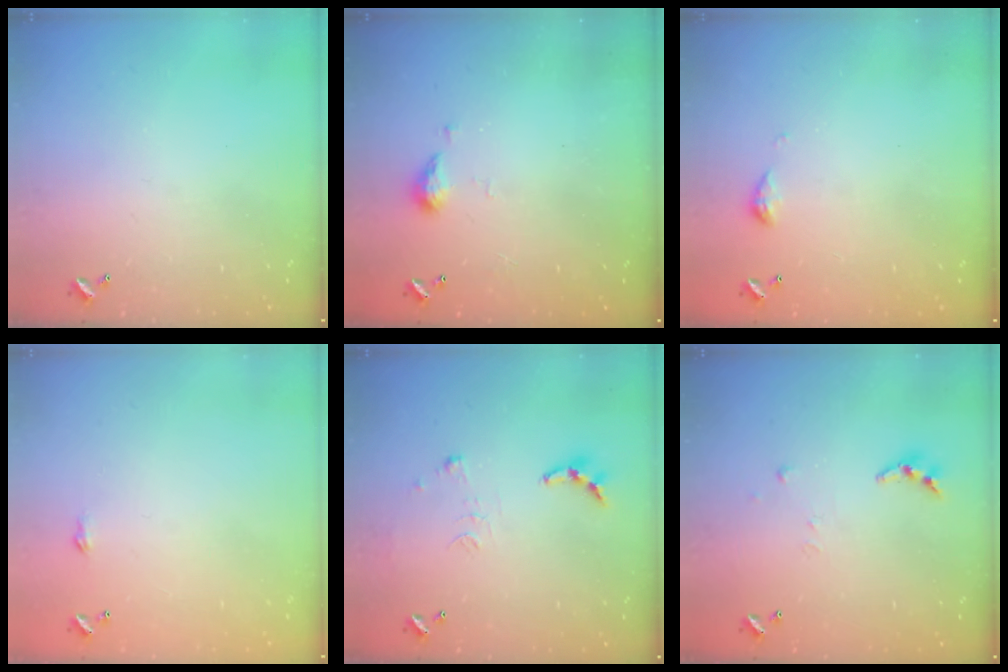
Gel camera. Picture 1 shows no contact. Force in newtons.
{"total": 3.8, "press": 3.7, "slide": 0.6}
{"total": 4.0, "press": 4.0, "slide": 0.6}
{"total": 1.8, "press": 1.8, "slide": 0.3}
{"total": 6.3, "press": 6.3, "slide": 0.6}
{"total": 4.7, "press": 4.7, "slide": 0.3}